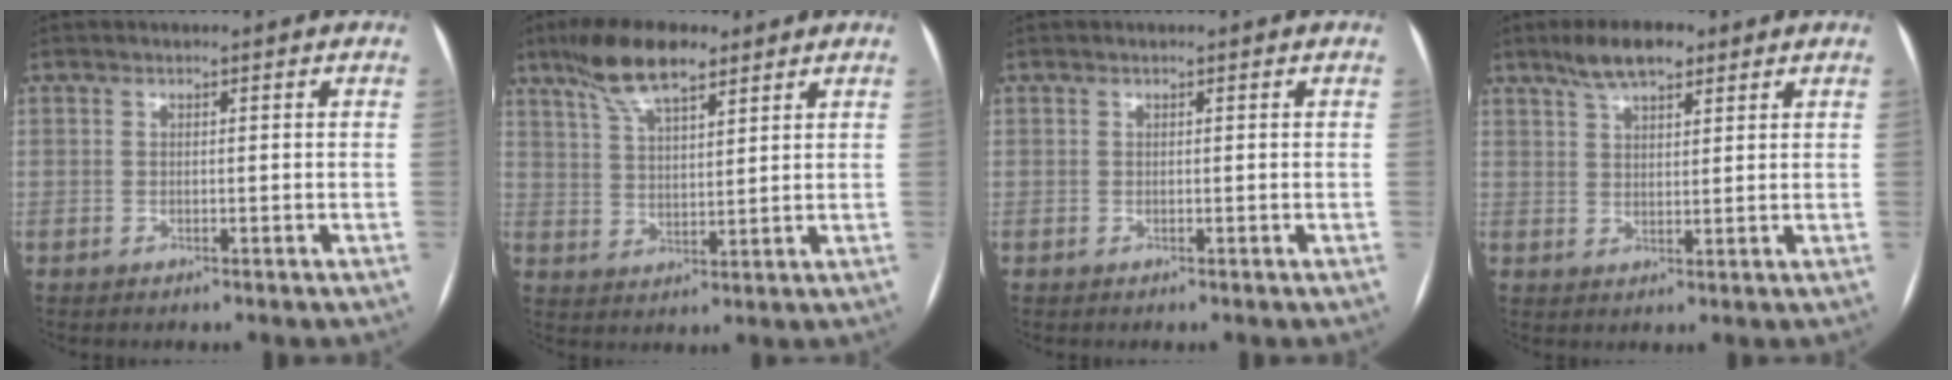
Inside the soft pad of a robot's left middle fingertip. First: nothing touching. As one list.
[{"total": 9.7, "force": [6.9, 2.6, 6.3], "torque": [-0.123, 0.017, 0.126]}, {"total": 0.0}, {"total": 6.7, "force": [4.7, 2.2, 4.2], "torque": [-0.078, 0.015, 0.083]}]